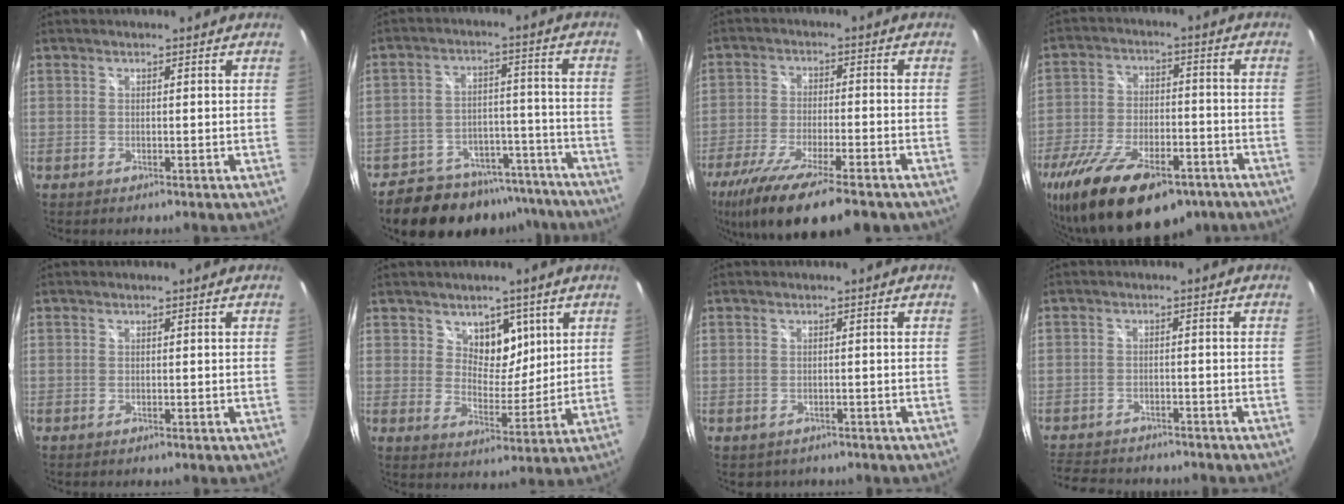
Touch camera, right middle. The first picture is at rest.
{"total": 17.2, "force": [-13.8, 8.3, 6.0], "torque": [-0.124, 0.029, -0.175]}
{"total": 17.5, "force": [-13.0, 3.5, 11.2], "torque": [-0.225, -0.059, -0.217]}
{"total": 23.1, "force": [-15.1, 10.2, 14.1], "torque": [-0.286, -0.038, -0.237]}
{"total": 0.0}
{"total": 6.7, "force": [3.7, 4.6, 3.3], "torque": [-0.040, -0.010, 0.062]}
{"total": 1.5, "force": [-0.8, 1.2, 0.4], "torque": [-0.012, -0.005, -0.008]}
{"total": 7.3, "force": [-6.6, 2.3, 2.1], "torque": [-0.062, -0.007, -0.104]}